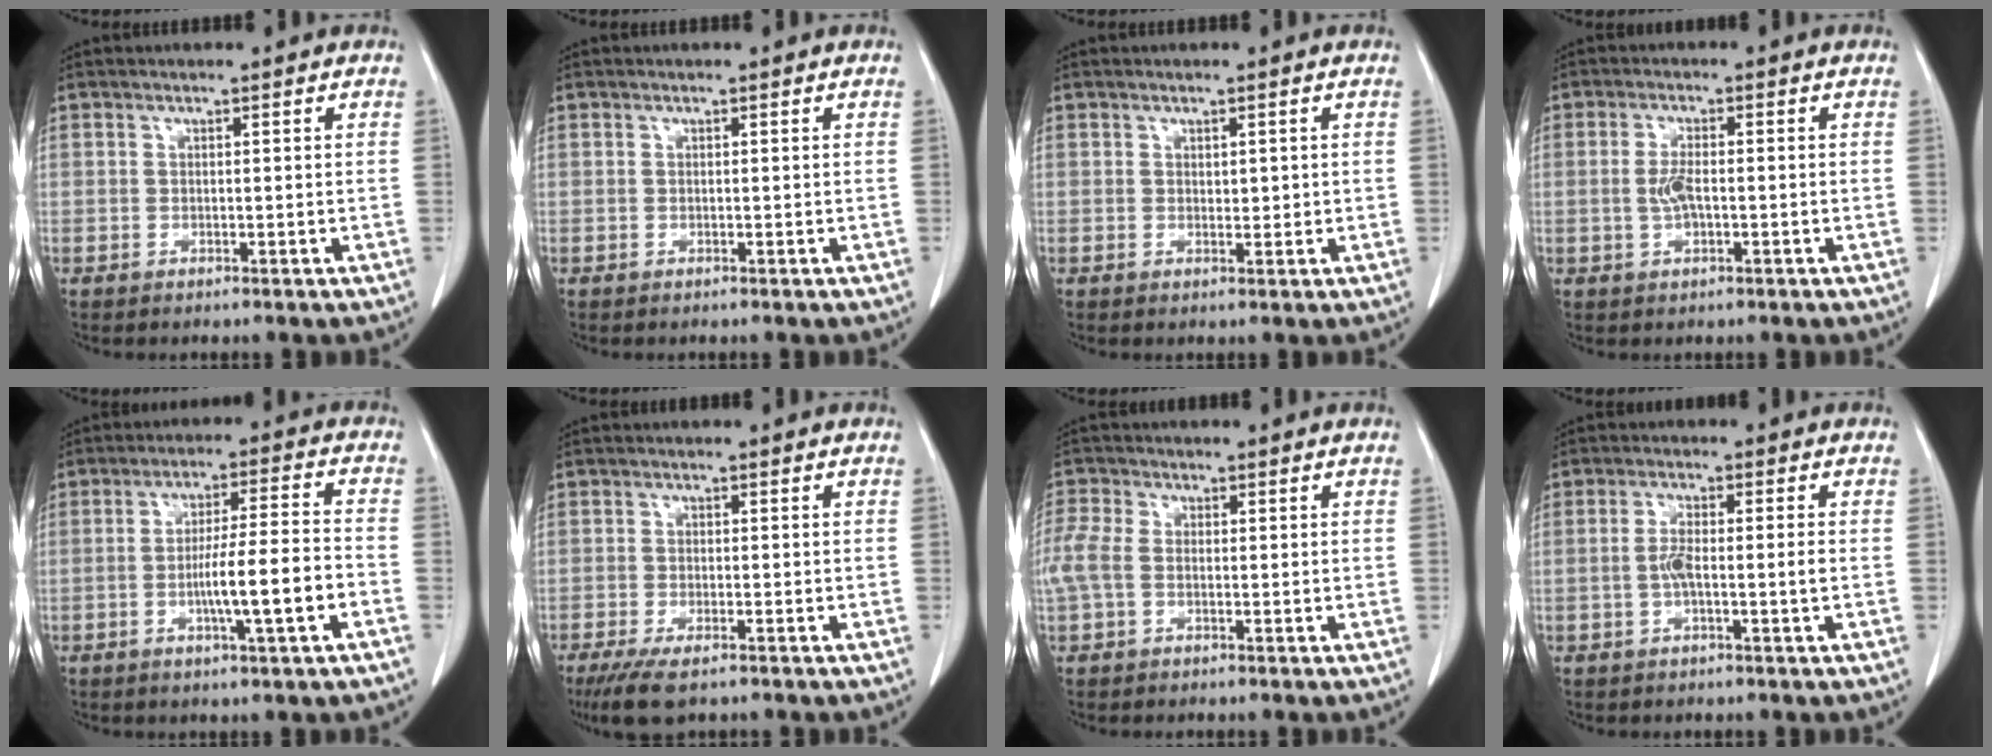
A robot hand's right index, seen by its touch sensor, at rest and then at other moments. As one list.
[{"total": 0.0}, {"total": 1.2, "force": [0.2, 0.7, 0.9], "torque": [-0.012, -0.002, 0.006]}, {"total": 3.2, "force": [-0.4, 1.0, 3.0], "torque": [-0.068, 0.001, -0.007]}, {"total": 9.6, "force": [-3.1, 0.0, 9.0], "torque": [-0.151, 0.004, -0.052]}, {"total": 5.9, "force": [-4.1, 1.5, 3.9], "torque": [-0.067, -0.013, -0.065]}, {"total": 5.8, "force": [-0.5, 3.8, 4.3], "torque": [-0.136, 0.020, -0.010]}, {"total": 3.7, "force": [-0.8, 0.2, 3.7], "torque": [-0.072, 0.004, -0.014]}]